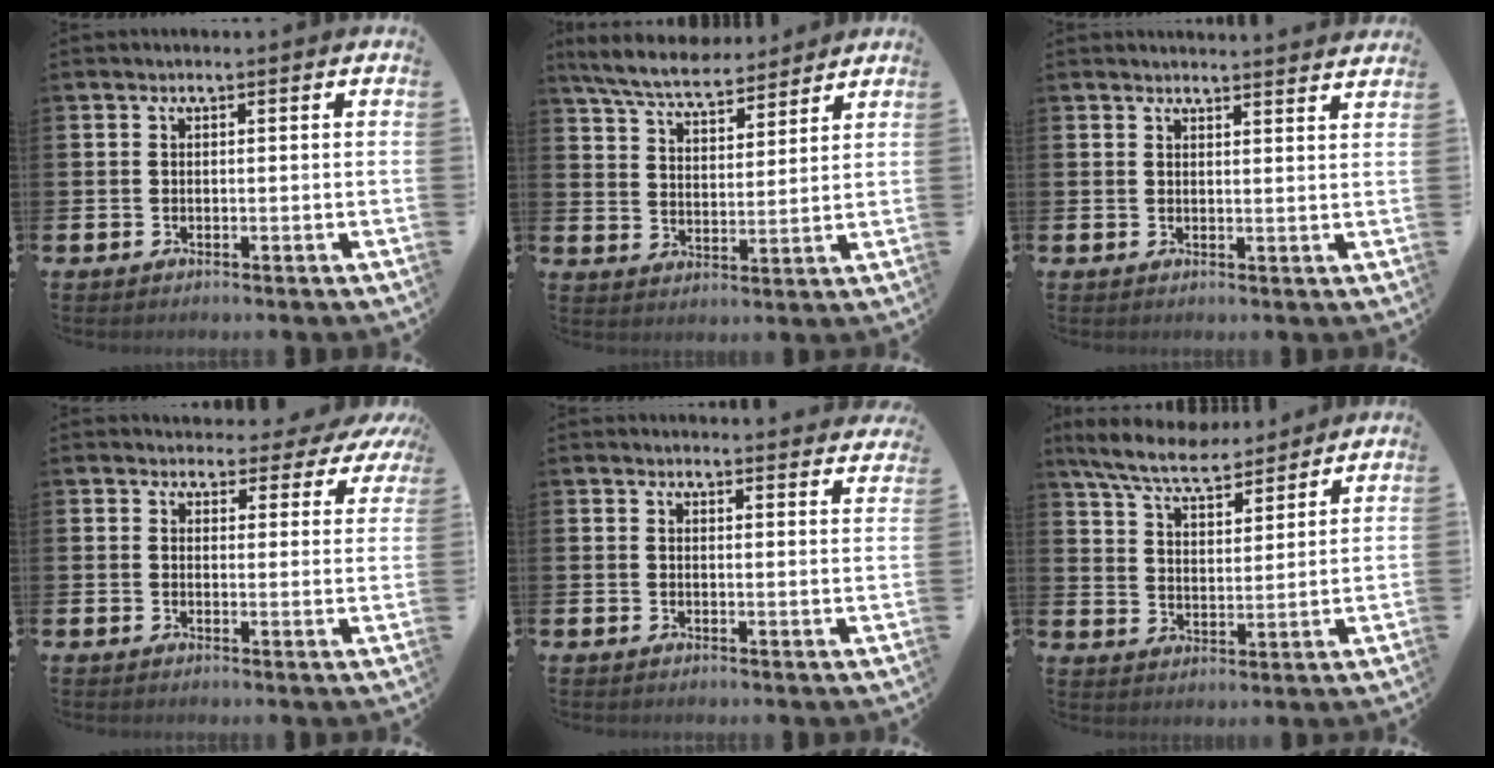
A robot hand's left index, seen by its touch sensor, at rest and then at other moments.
{"total": 7.2, "force": [6.8, 1.5, 2.0], "torque": [-0.069, -0.029, 0.123]}
{"total": 2.5, "force": [2.4, -0.3, -0.3], "torque": [0.012, -0.021, 0.042]}
{"total": 3.1, "force": [2.6, 1.7, 0.4], "torque": [-0.003, -0.024, 0.039]}
{"total": 2.7, "force": [2.7, 0.1, -0.2], "torque": [0.008, -0.019, 0.046]}
{"total": 7.8, "force": [7.2, 1.5, 2.8], "torque": [-0.085, -0.032, 0.130]}